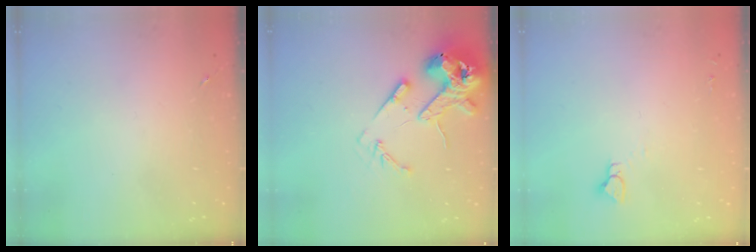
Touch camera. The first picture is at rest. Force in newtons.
{"total": 14.8, "press": 14.6, "slide": 2.1}
{"total": 3.3, "press": 3.3, "slide": 0.2}